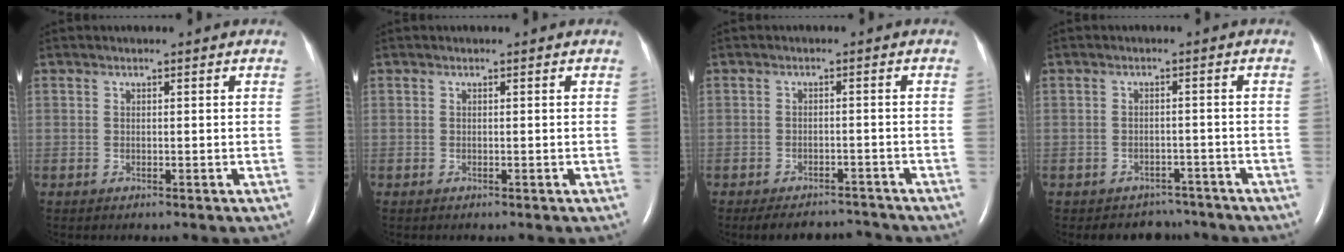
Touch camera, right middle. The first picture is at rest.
{"total": 0.0}
{"total": 5.8, "force": [-5.6, 1.4, 0.6], "torque": [-0.003, 0.008, -0.078]}
{"total": 4.3, "force": [-3.6, 2.2, -0.4], "torque": [0.006, 0.018, -0.047]}